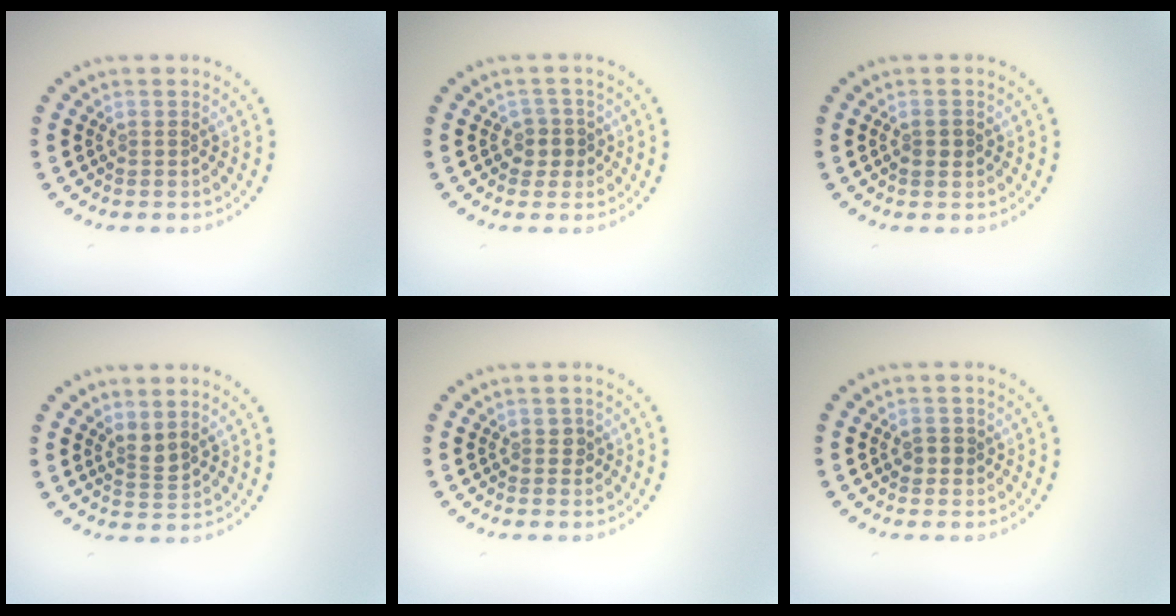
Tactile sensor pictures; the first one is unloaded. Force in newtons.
{"total": 1.7, "press": 1.5, "slide": 0.9}
{"total": 1.2, "press": 1.2, "slide": 0.2}
{"total": 1.6, "press": 1.3, "slide": 1.0}
{"total": 0.8, "press": 0.8, "slide": 0.2}
{"total": 1.3, "press": 1.2, "slide": 0.5}